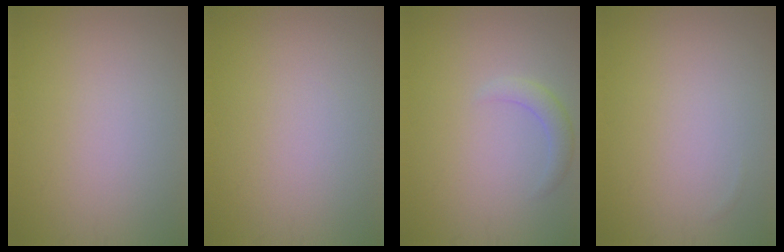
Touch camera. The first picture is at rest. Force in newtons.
{"total": 0.0}
{"total": 1.7, "press": 1.7, "slide": 0.3}
{"total": 0.0}